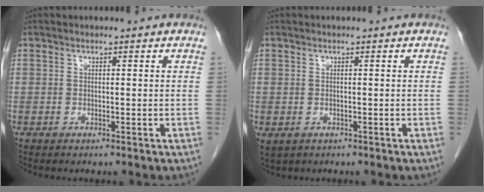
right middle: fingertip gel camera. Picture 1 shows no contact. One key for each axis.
{"total": 2.3, "fx": -0.8, "fy": 1.8, "fz": 1.2, "tx": -0.021, "ty": -0.005, "tz": 0.000}